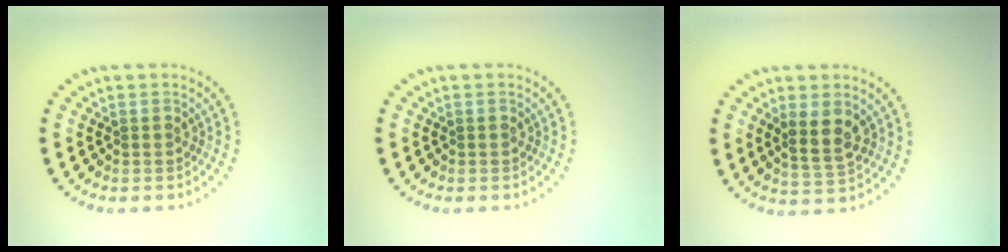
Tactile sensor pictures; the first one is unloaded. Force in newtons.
{"total": 0.0}
{"total": 3.0, "press": 2.8, "slide": 0.8}